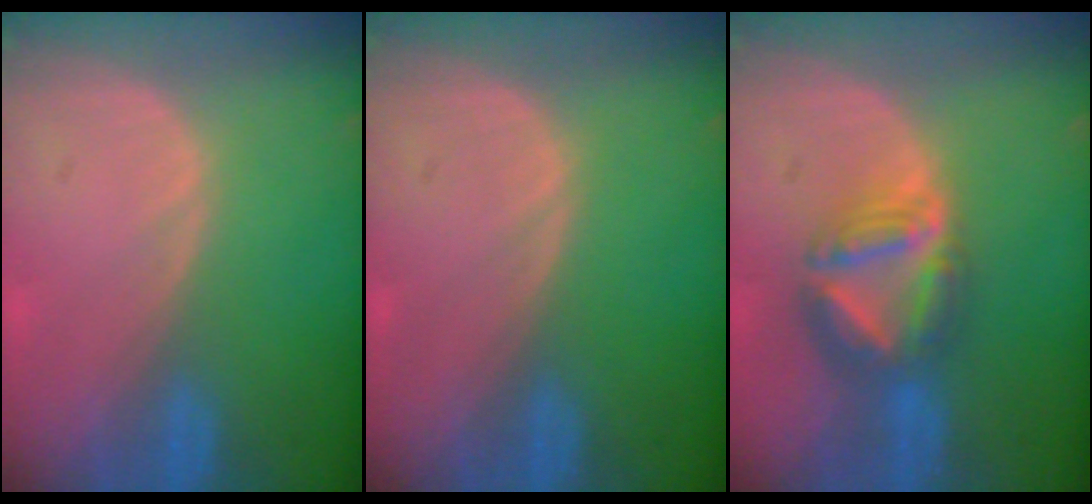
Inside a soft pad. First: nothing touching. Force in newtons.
{"total": 0.0}
{"total": 7.5, "press": 6.7, "slide": 3.5}